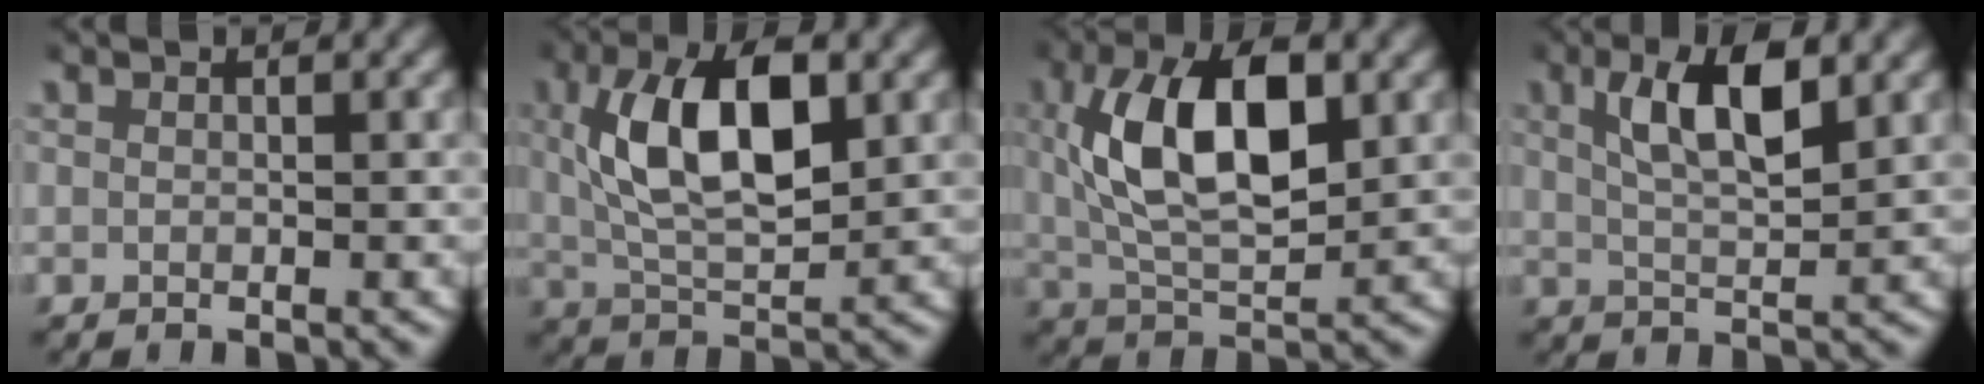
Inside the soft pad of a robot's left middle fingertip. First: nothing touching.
{"total": 8.2, "force": [1.7, 3.9, 7.1], "torque": [-0.131, 0.002, 0.031]}
{"total": 9.2, "force": [1.9, 4.6, 7.8], "torque": [-0.146, 0.000, 0.035]}
{"total": 5.3, "force": [1.9, 1.8, 4.6], "torque": [-0.082, 0.005, 0.030]}